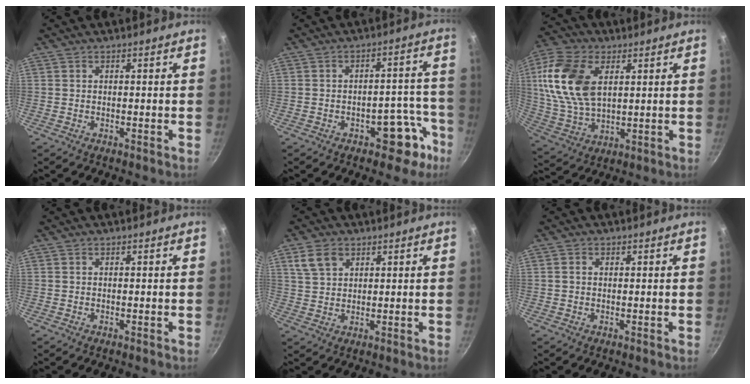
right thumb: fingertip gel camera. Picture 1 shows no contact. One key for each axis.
{"total": 8.8, "fx": -4.7, "fy": 5.3, "fz": 5.3, "tx": -0.007, "ty": 0.059, "tz": -0.043}
{"total": 17.5, "fx": 4.6, "fy": 10.7, "fz": 13.0, "tx": -0.245, "ty": -0.010, "tz": 0.093}
{"total": 0.0}
{"total": 5.5, "fx": 2.8, "fy": 3.7, "fz": 2.9, "tx": -0.042, "ty": -0.001, "tz": 0.057}
{"total": 1.1, "fx": 0.2, "fy": 0.9, "fz": 0.6, "tx": -0.010, "ty": 0.005, "tz": 0.003}